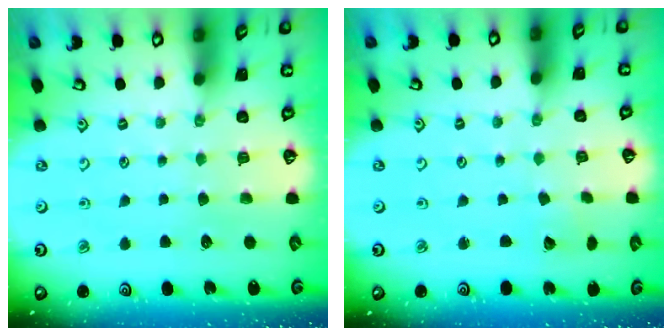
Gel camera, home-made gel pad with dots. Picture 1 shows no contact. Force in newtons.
{"total": 1.8, "press": 1.8, "slide": 0.1}